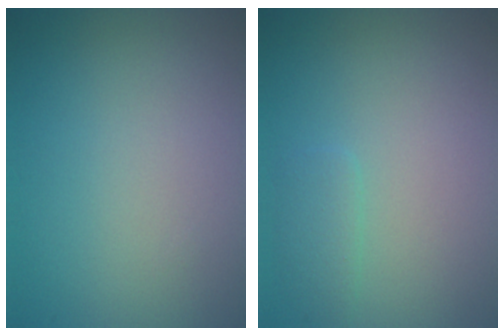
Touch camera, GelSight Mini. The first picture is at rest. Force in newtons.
{"total": 1.3, "press": 1.3, "slide": 0.1}